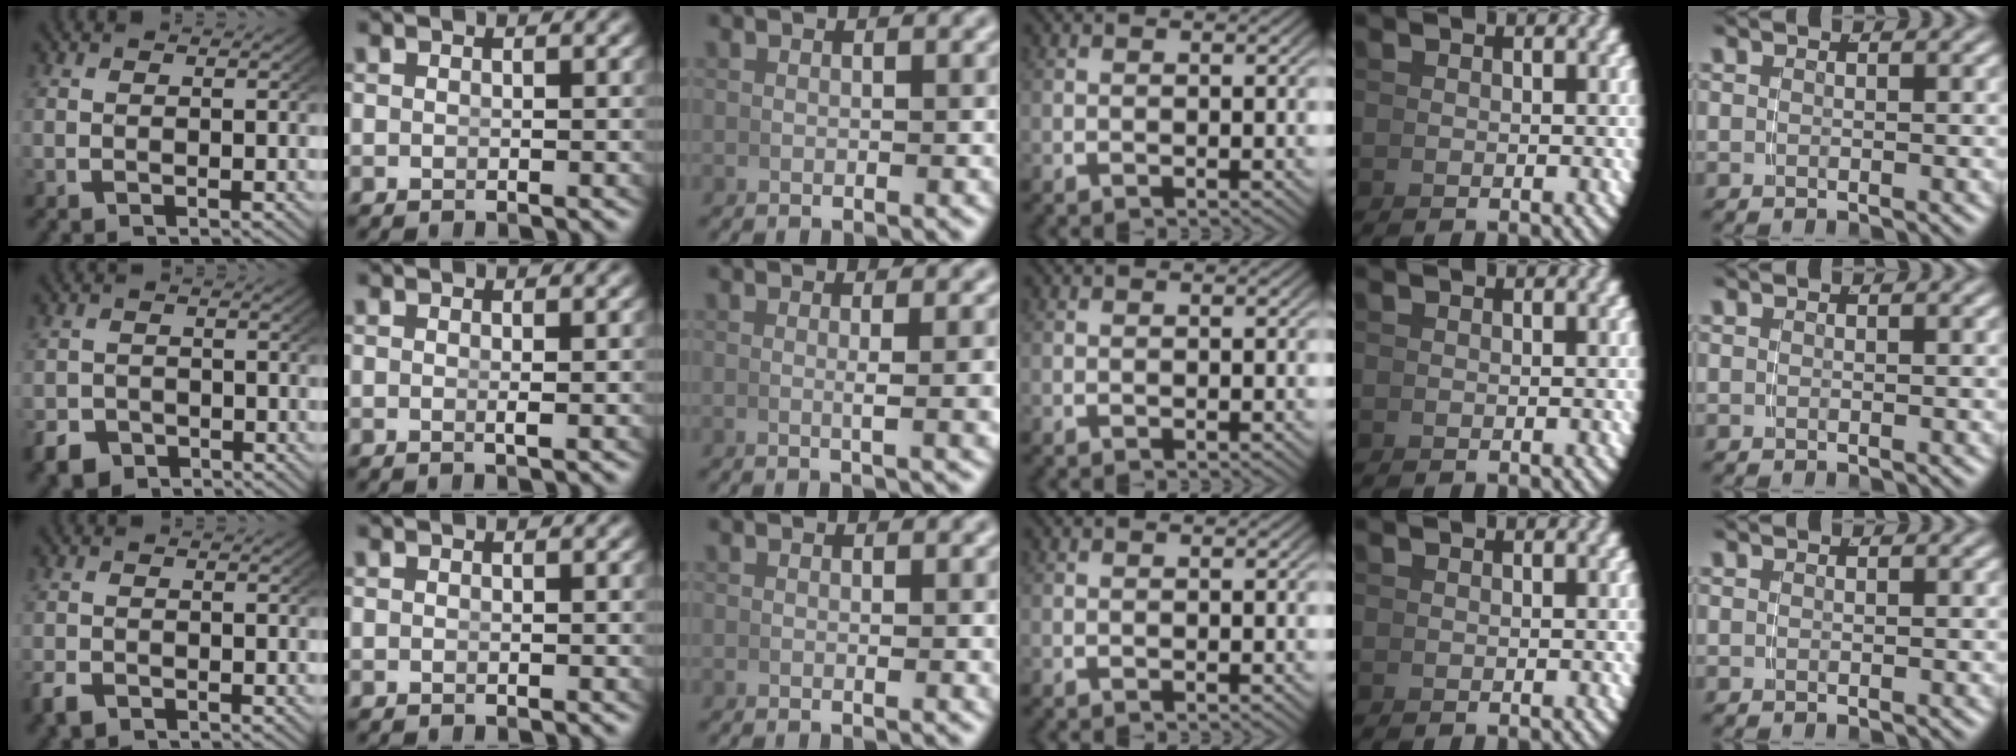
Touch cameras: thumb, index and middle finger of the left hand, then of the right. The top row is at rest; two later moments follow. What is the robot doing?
{"motion": "grasp_and_lifting", "object": "calculator"}